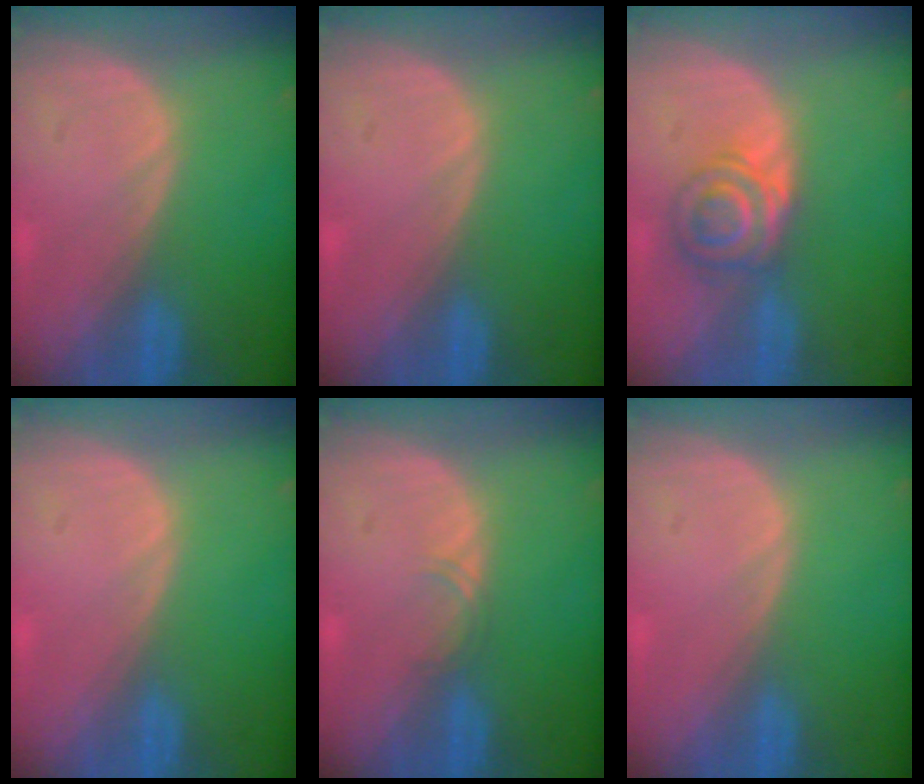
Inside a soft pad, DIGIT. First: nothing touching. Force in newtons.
{"total": 0.0}
{"total": 6.1, "press": 5.6, "slide": 2.4}
{"total": 0.0}
{"total": 1.1, "press": 1.1, "slide": 0.1}
{"total": 0.0}